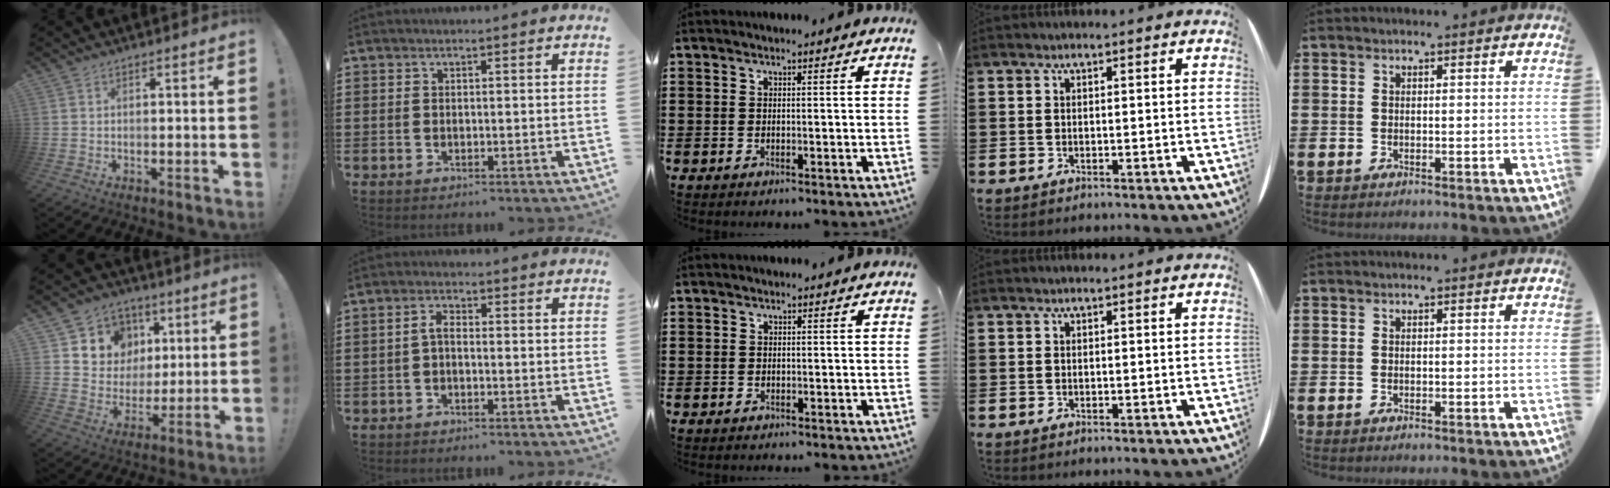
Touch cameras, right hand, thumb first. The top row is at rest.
{"thumb": {"total": 10.7, "force": [4.0, 9.7, 1.8], "torque": [-0.030, -0.023, 0.097]}, "index": {"total": 2.1, "force": [-0.7, 0.8, 1.8], "torque": [-0.043, 0.002, -0.017]}, "middle": {"total": 0.7, "force": [-0.6, 0.3, 0.0], "torque": [0.000, 0.002, -0.013]}}